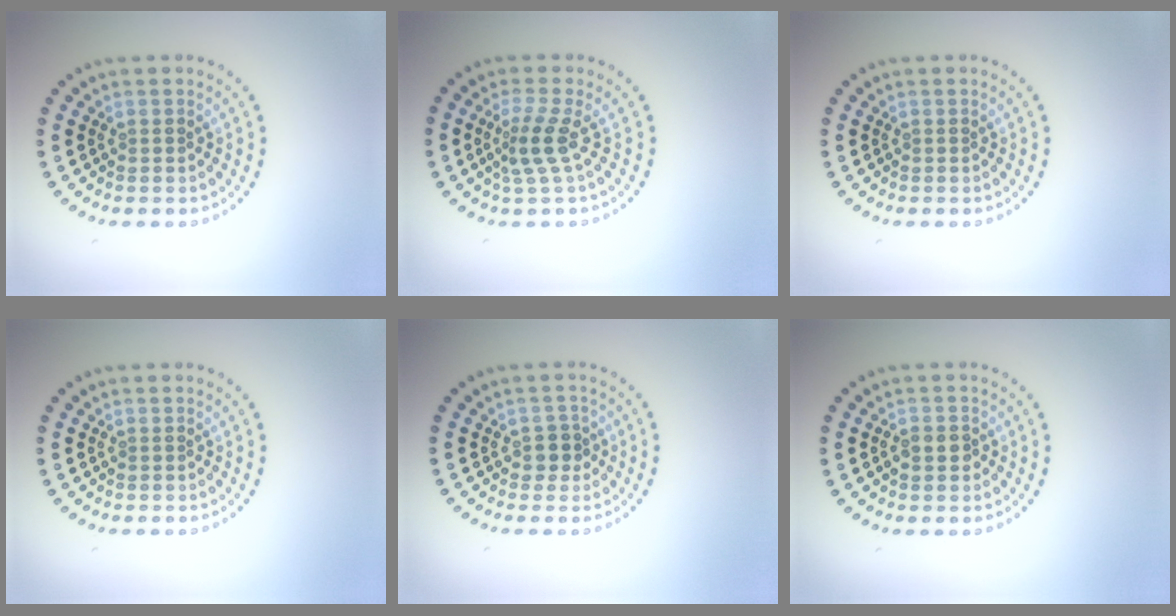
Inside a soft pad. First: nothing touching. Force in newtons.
{"total": 2.6, "press": 1.9, "slide": 1.9}
{"total": 0.0}
{"total": 0.0}
{"total": 1.7, "press": 1.4, "slide": 1.0}
{"total": 1.6, "press": 1.6, "slide": 0.4}